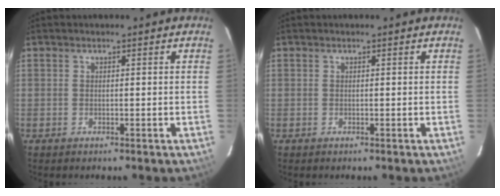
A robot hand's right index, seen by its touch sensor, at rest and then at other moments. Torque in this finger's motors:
{"motor_torque": [0.01, -0.01, 0.00, 0.00]}